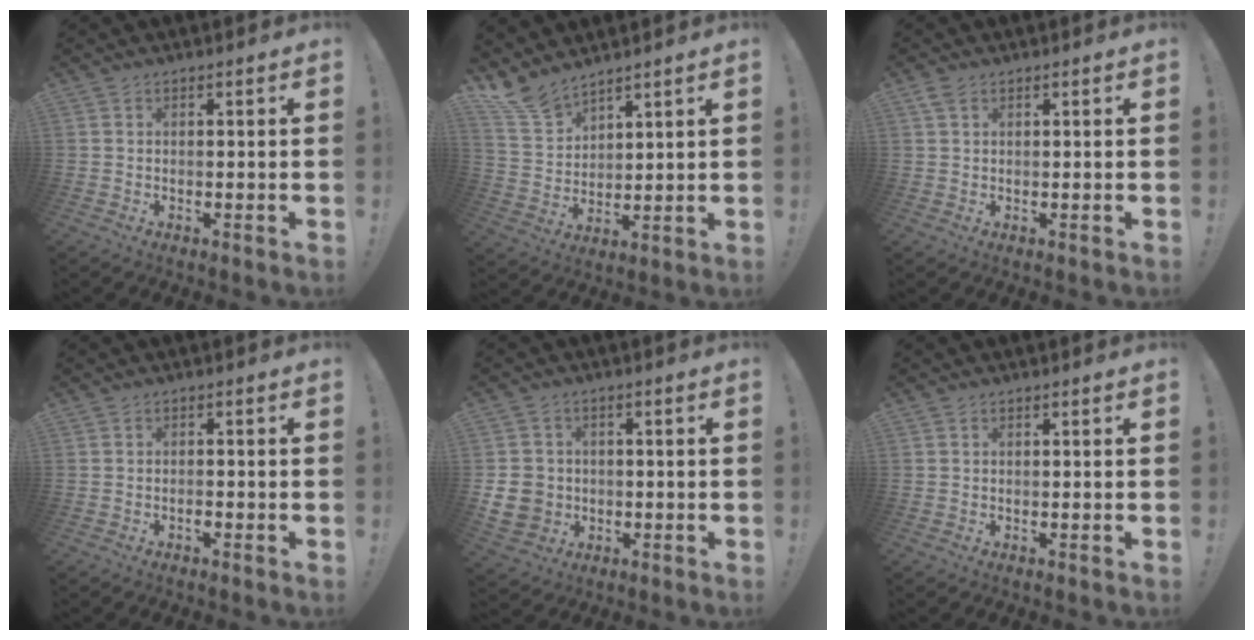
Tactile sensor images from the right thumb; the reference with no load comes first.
{"total": 9.6, "force": [8.5, 3.6, 2.4], "torque": [-0.065, -0.061, 0.170]}
{"total": 2.2, "force": [1.2, 1.2, 1.4], "torque": [-0.022, 0.001, 0.021]}
{"total": 1.1, "force": [-0.8, 0.2, 0.7], "torque": [-0.010, -0.005, -0.014]}
{"total": 9.5, "force": [-1.1, 8.6, 3.9], "torque": [-0.075, 0.012, -0.016]}
{"total": 0.0}